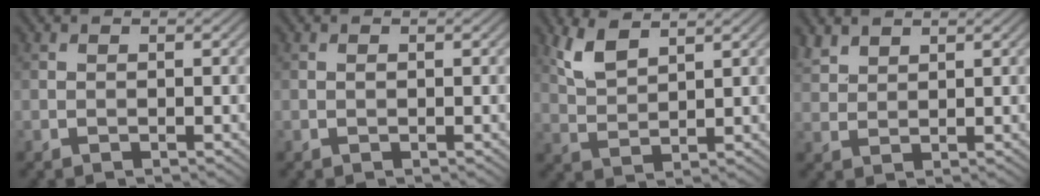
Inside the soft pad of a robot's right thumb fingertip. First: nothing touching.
{"total": 0.0}
{"total": 4.7, "force": [3.2, 1.6, 3.0], "torque": [-0.082, 0.003, 0.074]}
{"total": 3.1, "force": [2.5, 1.5, 1.2], "torque": [-0.031, 0.005, 0.058]}